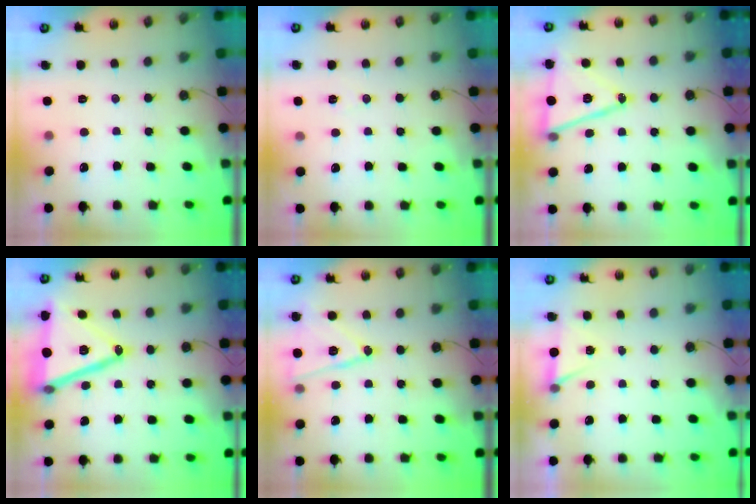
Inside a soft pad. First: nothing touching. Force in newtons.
{"total": 5.8, "press": 3.8, "slide": 4.3}
{"total": 15.7, "press": 15.2, "slide": 3.8}
{"total": 21.4, "press": 21.0, "slide": 3.7}
{"total": 14.0, "press": 13.9, "slide": 1.4}
{"total": 4.6, "press": 1.6, "slide": 4.3}